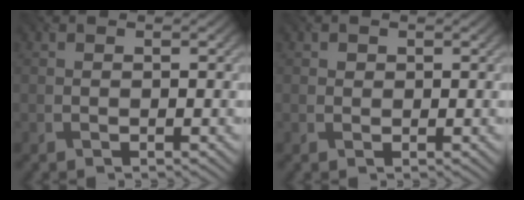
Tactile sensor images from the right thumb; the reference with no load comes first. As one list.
[{"total": 0.7, "force": [0.3, 0.6, 0.1], "torque": [-0.001, -0.004, 0.005]}]